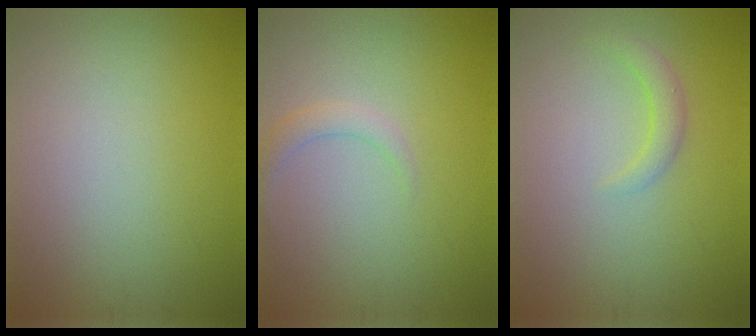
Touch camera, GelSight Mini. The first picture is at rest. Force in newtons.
{"total": 1.5, "press": 1.5, "slide": 0.1}
{"total": 1.6, "press": 1.6, "slide": 0.2}